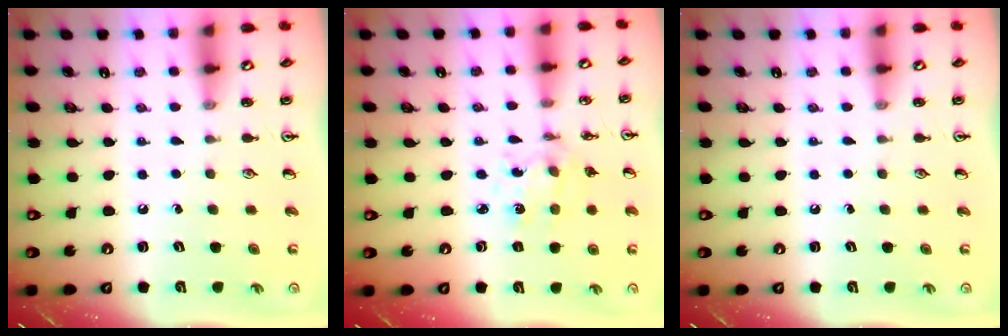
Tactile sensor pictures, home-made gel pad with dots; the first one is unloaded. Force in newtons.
{"total": 2.4, "press": 2.4, "slide": 0.5}
{"total": 0.0}